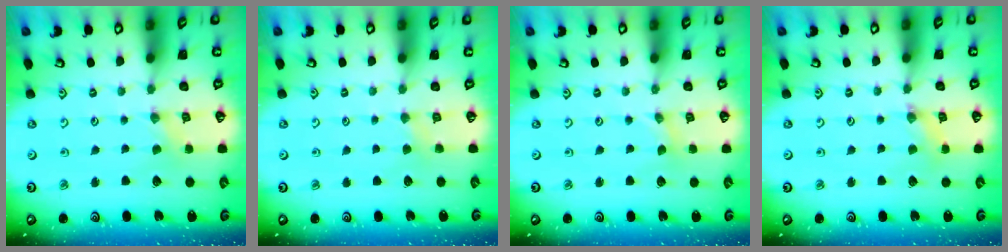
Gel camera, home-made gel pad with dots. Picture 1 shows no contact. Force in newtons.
{"total": 2.2, "press": 2.2, "slide": 0.4}
{"total": 0.0}
{"total": 2.6, "press": 2.6, "slide": 0.3}